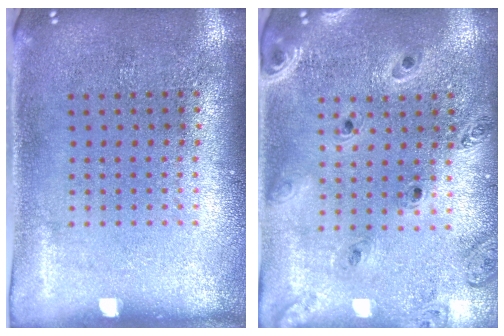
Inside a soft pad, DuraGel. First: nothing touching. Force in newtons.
{"total": 1.3, "press": 1.3, "slide": 0.1}